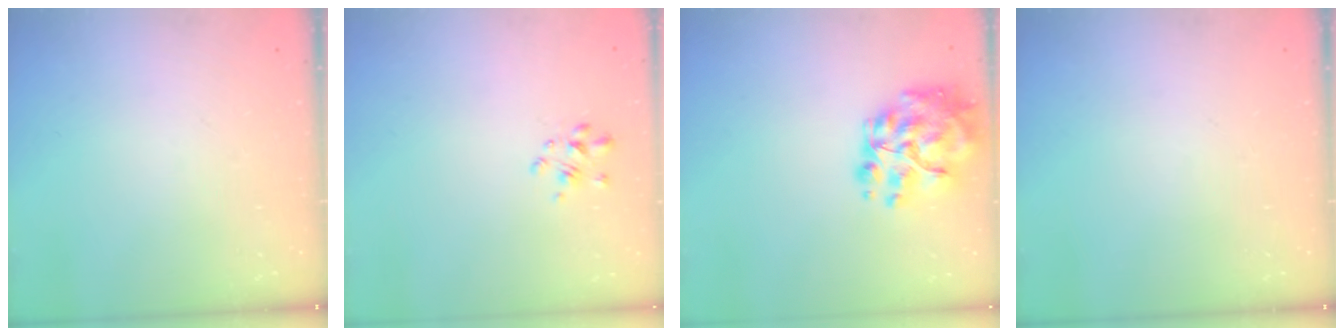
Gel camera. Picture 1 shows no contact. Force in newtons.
{"total": 2.7, "press": 2.4, "slide": 1.1}
{"total": 13.9, "press": 13.3, "slide": 4.4}
{"total": 0.0}